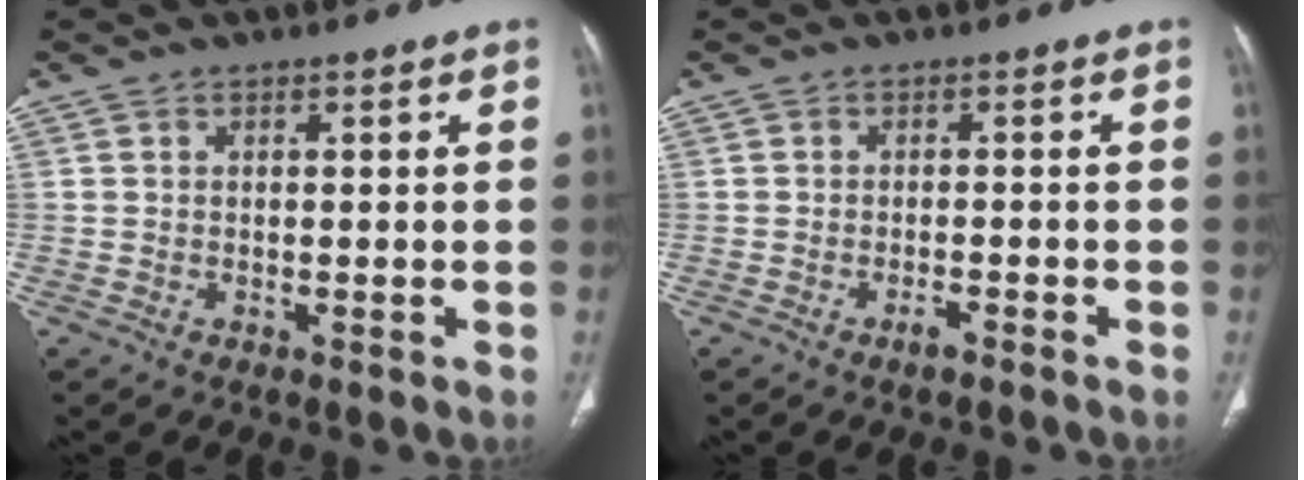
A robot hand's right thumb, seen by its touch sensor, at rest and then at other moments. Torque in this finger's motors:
{"motor_torque": [0.84, 0.31, 0.40, -0.45, 0.08]}